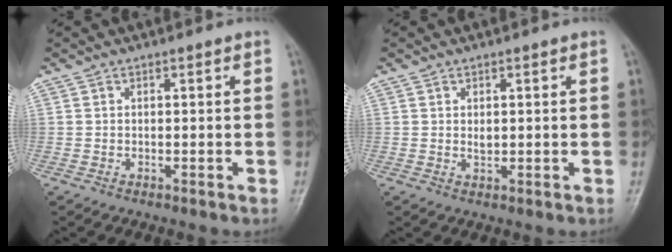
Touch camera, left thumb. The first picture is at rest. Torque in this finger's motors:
{"motor_torque": [-0.02, 0.05, 0.08, 0.07, 0.00]}